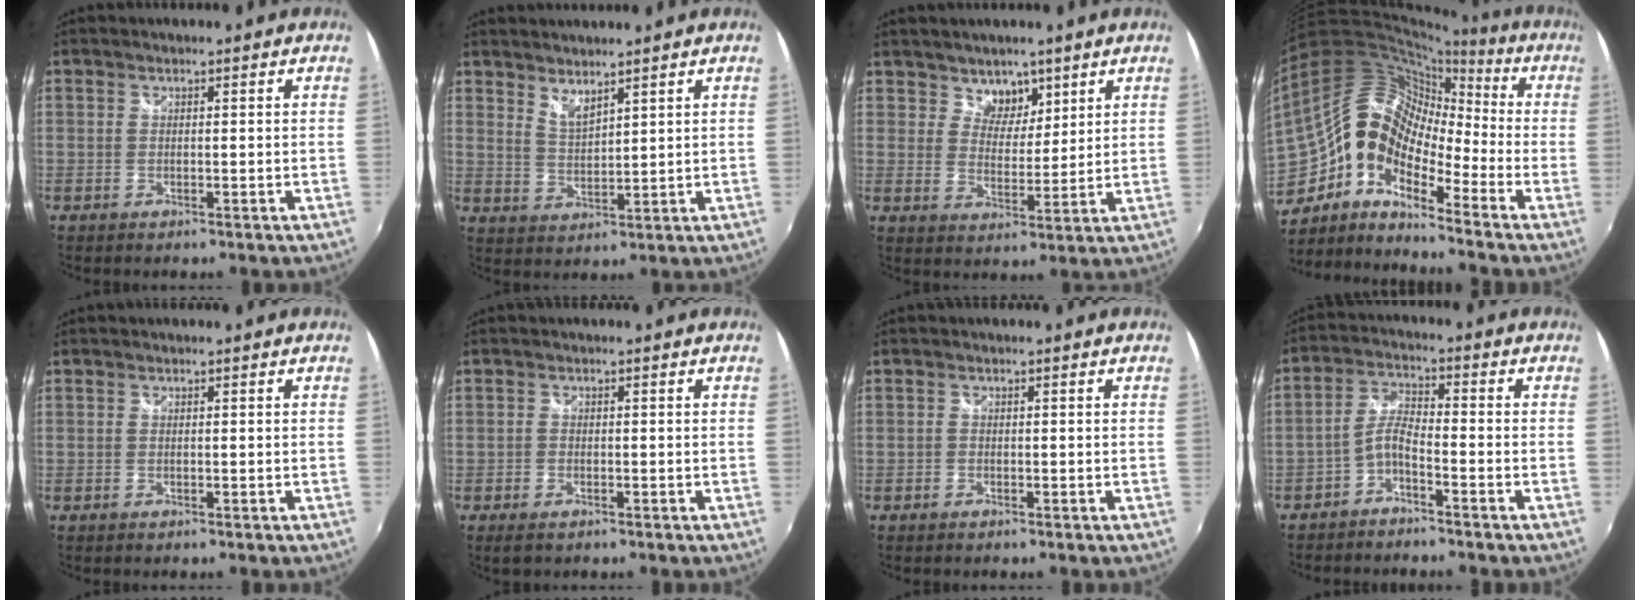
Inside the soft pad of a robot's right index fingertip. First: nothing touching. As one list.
[{"total": 3.9, "force": [3.5, 0.8, 1.6], "torque": [-0.026, -0.006, 0.062]}, {"total": 3.8, "force": [3.5, 1.5, 0.7], "torque": [-0.004, -0.002, 0.062]}, {"total": 15.9, "force": [-5.8, 9.5, 11.3], "torque": [-0.196, 0.007, -0.128]}, {"total": 0.0}, {"total": 2.3, "force": [-1.5, 1.2, 1.2], "torque": [-0.028, -0.007, -0.027]}, {"total": 0.8, "force": [-0.6, 0.5, 0.1], "torque": [-0.003, -0.001, -0.013]}, {"total": 4.0, "force": [-2.8, 0.8, 2.8], "torque": [-0.077, 0.015, -0.059]}]